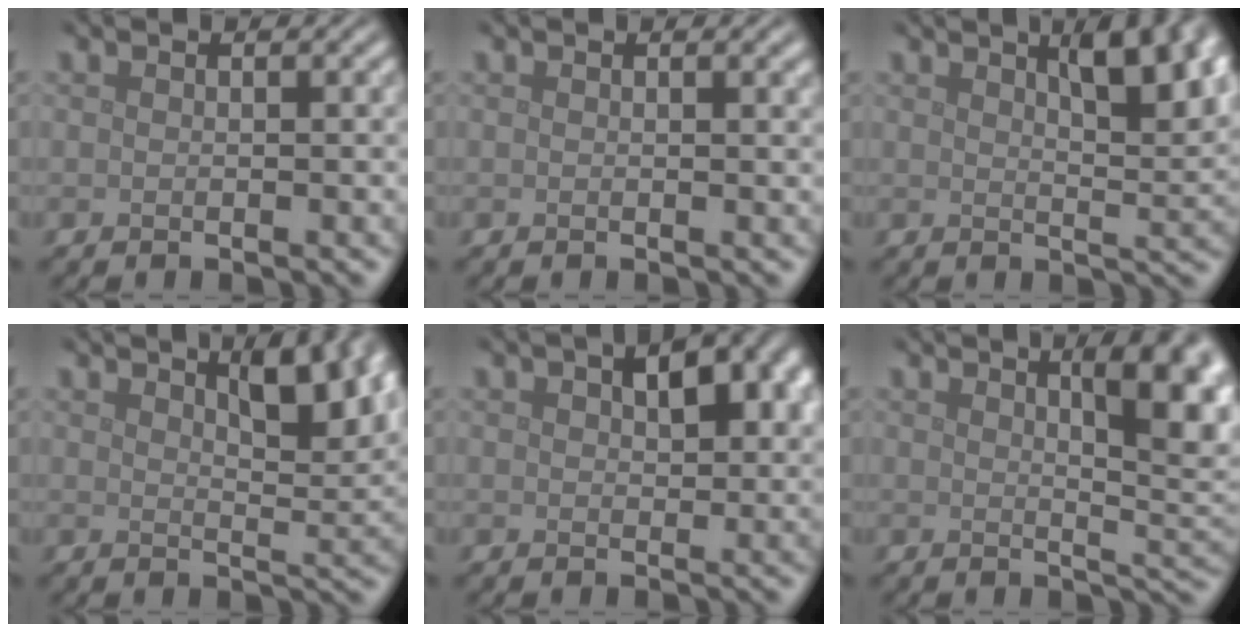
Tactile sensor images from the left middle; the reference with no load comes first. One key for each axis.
{"total": 0.8, "fx": 0.5, "fy": 0.2, "fz": 0.6, "tx": -0.001, "ty": 0.003, "tz": 0.007}
{"total": 6.8, "fx": 3.4, "fy": 2.3, "fz": 5.5, "tx": -0.061, "ty": 0.012, "tz": 0.046}
{"total": 5.4, "fx": 2.8, "fy": 1.8, "fz": 4.3, "tx": -0.058, "ty": -0.001, "tz": 0.042}
{"total": 6.3, "fx": 2.3, "fy": 3.3, "fz": 4.8, "tx": -0.067, "ty": 0.007, "tz": 0.033}
{"total": 7.6, "fx": 2.6, "fy": 2.5, "fz": 6.7, "tx": -0.058, "ty": 0.007, "tz": 0.036}